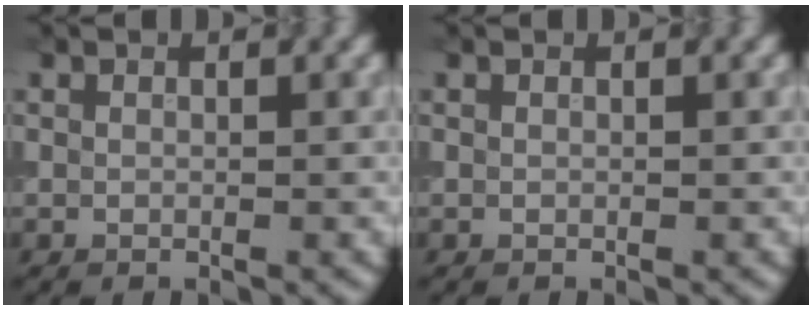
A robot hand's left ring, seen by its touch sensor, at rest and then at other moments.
{"total": 0.0}